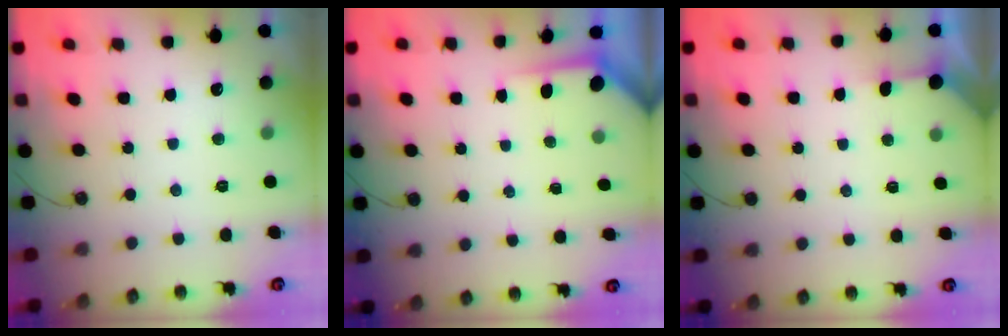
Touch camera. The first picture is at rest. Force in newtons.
{"total": 3.5, "press": 3.5, "slide": 0.3}
{"total": 2.7, "press": 2.7, "slide": 0.4}